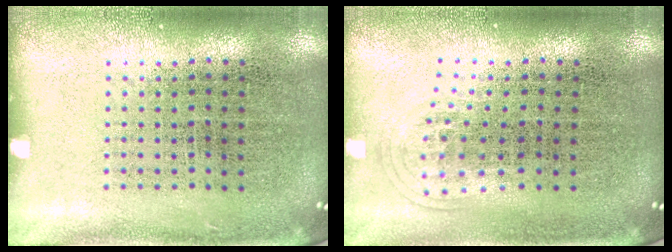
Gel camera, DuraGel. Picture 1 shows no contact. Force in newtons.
{"total": 1.0, "press": 0.7, "slide": 0.8}